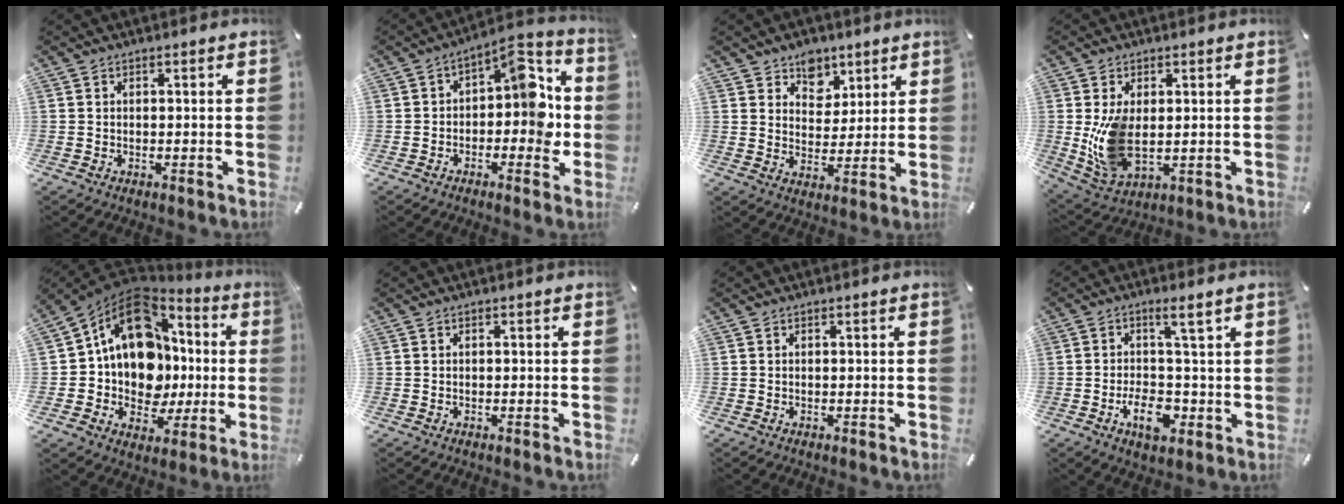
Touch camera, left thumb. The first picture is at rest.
{"total": 9.7, "force": [0.3, 5.8, 7.8], "torque": [-0.089, -0.016, -0.001]}
{"total": 7.4, "force": [5.0, 5.4, 0.0], "torque": [0.006, -0.036, 0.090]}
{"total": 10.8, "force": [0.4, 6.5, 8.6], "torque": [-0.178, -0.017, 0.013]}
{"total": 18.1, "force": [3.8, 14.2, 10.6], "torque": [-0.193, -0.026, 0.070]}
{"total": 0.0}
{"total": 0.0}
{"total": 9.2, "force": [-1.0, 4.4, 8.0], "torque": [-0.133, -0.004, -0.020]}